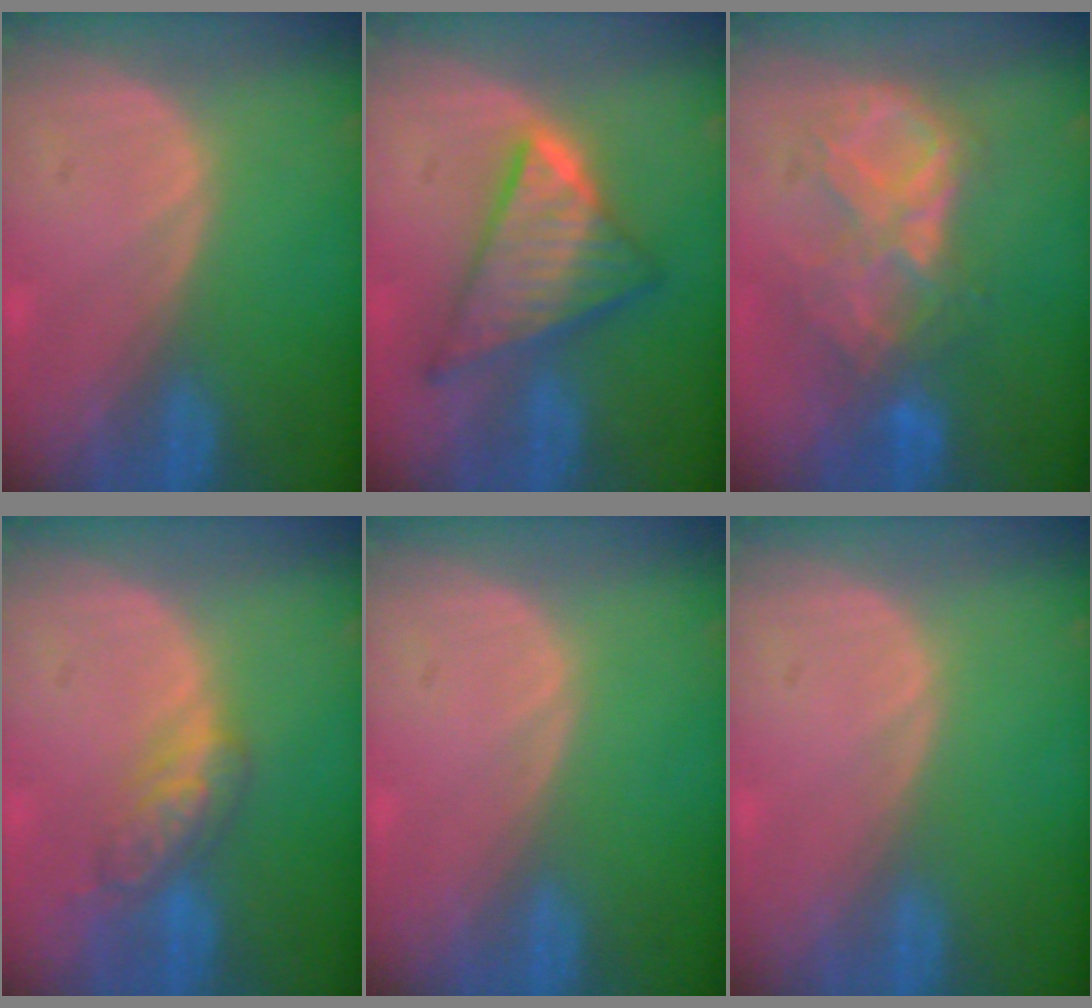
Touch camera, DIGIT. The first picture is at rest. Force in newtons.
{"total": 9.1, "press": 9.1, "slide": 0.6}
{"total": 8.7, "press": 7.6, "slide": 4.1}
{"total": 5.2, "press": 5.1, "slide": 1.3}
{"total": 0.0}
{"total": 0.0}